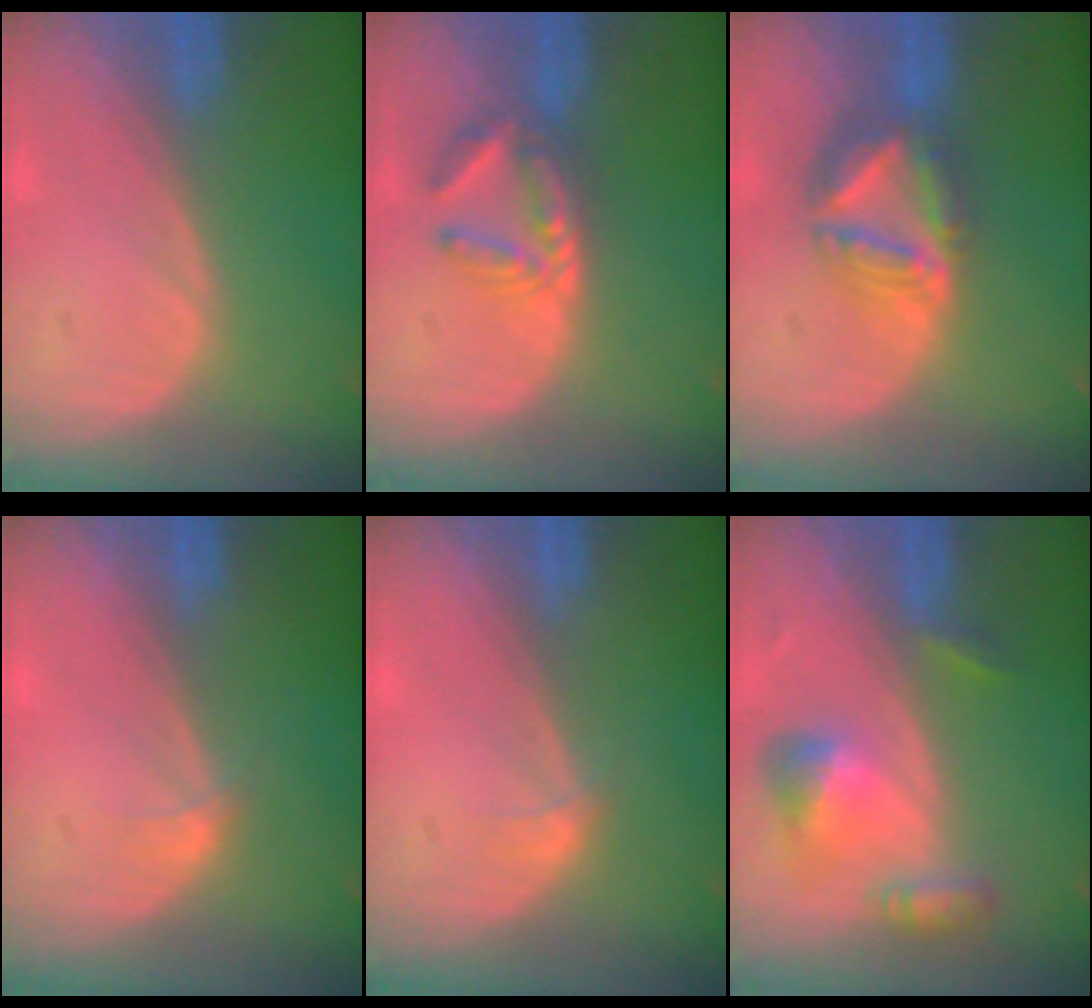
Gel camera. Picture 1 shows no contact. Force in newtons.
{"total": 5.7, "press": 5.1, "slide": 2.6}
{"total": 7.8, "press": 6.8, "slide": 3.9}
{"total": 1.0, "press": 1.0, "slide": 0.1}
{"total": 1.0, "press": 1.0, "slide": 0.1}
{"total": 6.5, "press": 6.0, "slide": 2.5}